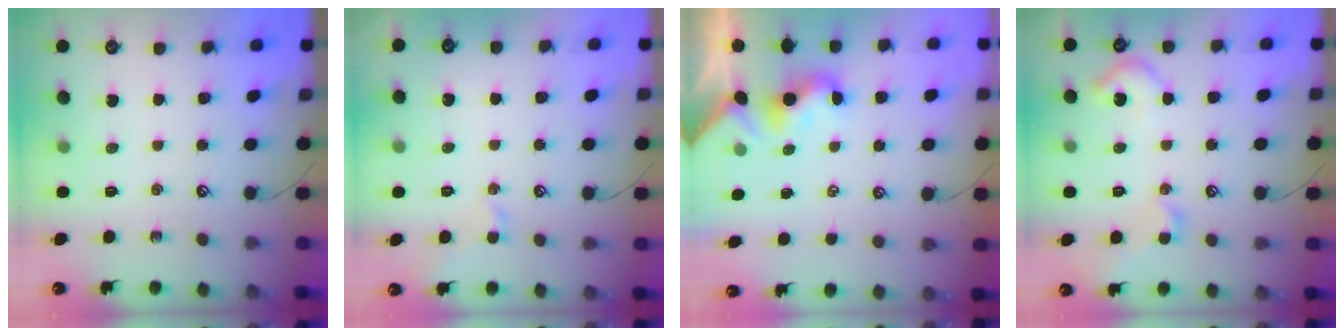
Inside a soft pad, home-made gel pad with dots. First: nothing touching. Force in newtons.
{"total": 1.0, "press": 1.0, "slide": 0.1}
{"total": 2.1, "press": 2.1, "slide": 0.5}
{"total": 6.4, "press": 6.3, "slide": 1.0}